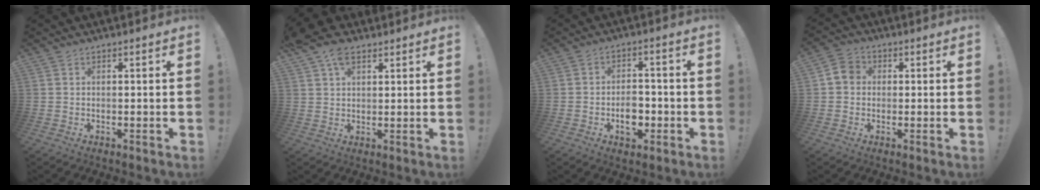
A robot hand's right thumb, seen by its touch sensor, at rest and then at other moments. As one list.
[{"total": 7.7, "force": [4.6, 4.3, 4.4], "torque": [-0.075, -0.014, 0.088]}, {"total": 7.1, "force": [-2.3, 4.9, 4.5], "torque": [-0.054, 0.011, -0.039]}, {"total": 5.4, "force": [0.0, 4.7, 2.6], "torque": [-0.046, 0.014, 0.001]}]